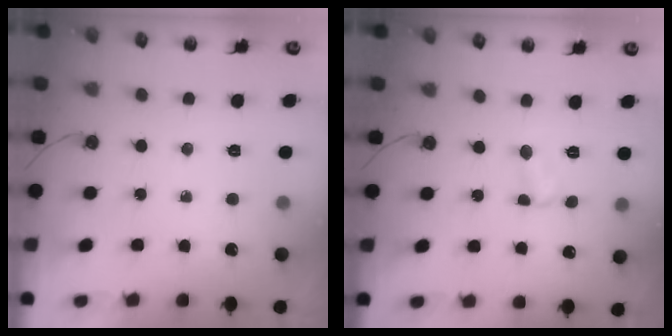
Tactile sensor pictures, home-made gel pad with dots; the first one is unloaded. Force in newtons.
{"total": 2.4, "press": 2.4, "slide": 0.3}